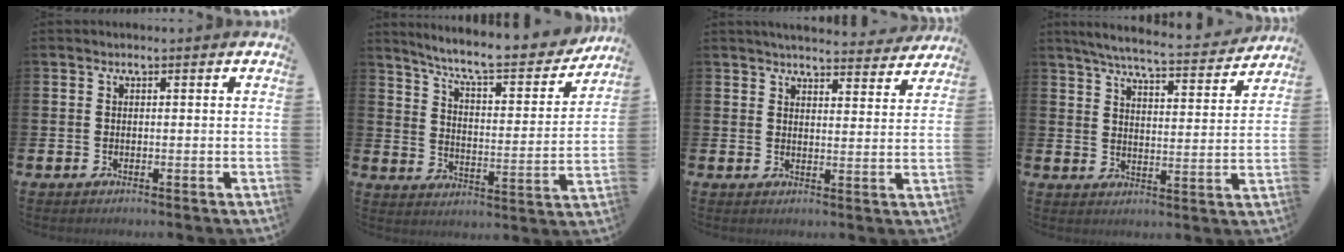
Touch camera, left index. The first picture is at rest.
{"total": 8.3, "force": [7.5, 0.9, 3.3], "torque": [-0.088, -0.057, 0.123]}
{"total": 4.5, "force": [4.4, 0.3, 0.5], "torque": [-0.016, -0.031, 0.077]}
{"total": 6.0, "force": [5.6, 0.3, 2.1], "torque": [-0.061, -0.041, 0.095]}